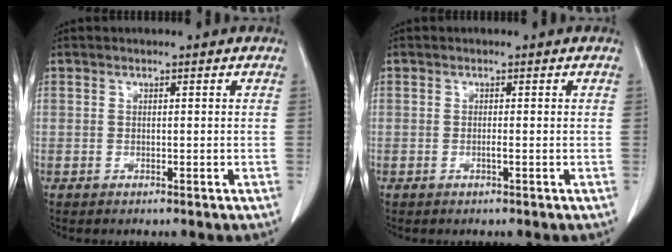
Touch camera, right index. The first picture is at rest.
{"total": 0.7, "force": [-0.2, 0.0, 0.6], "torque": [-0.014, 0.000, -0.005]}